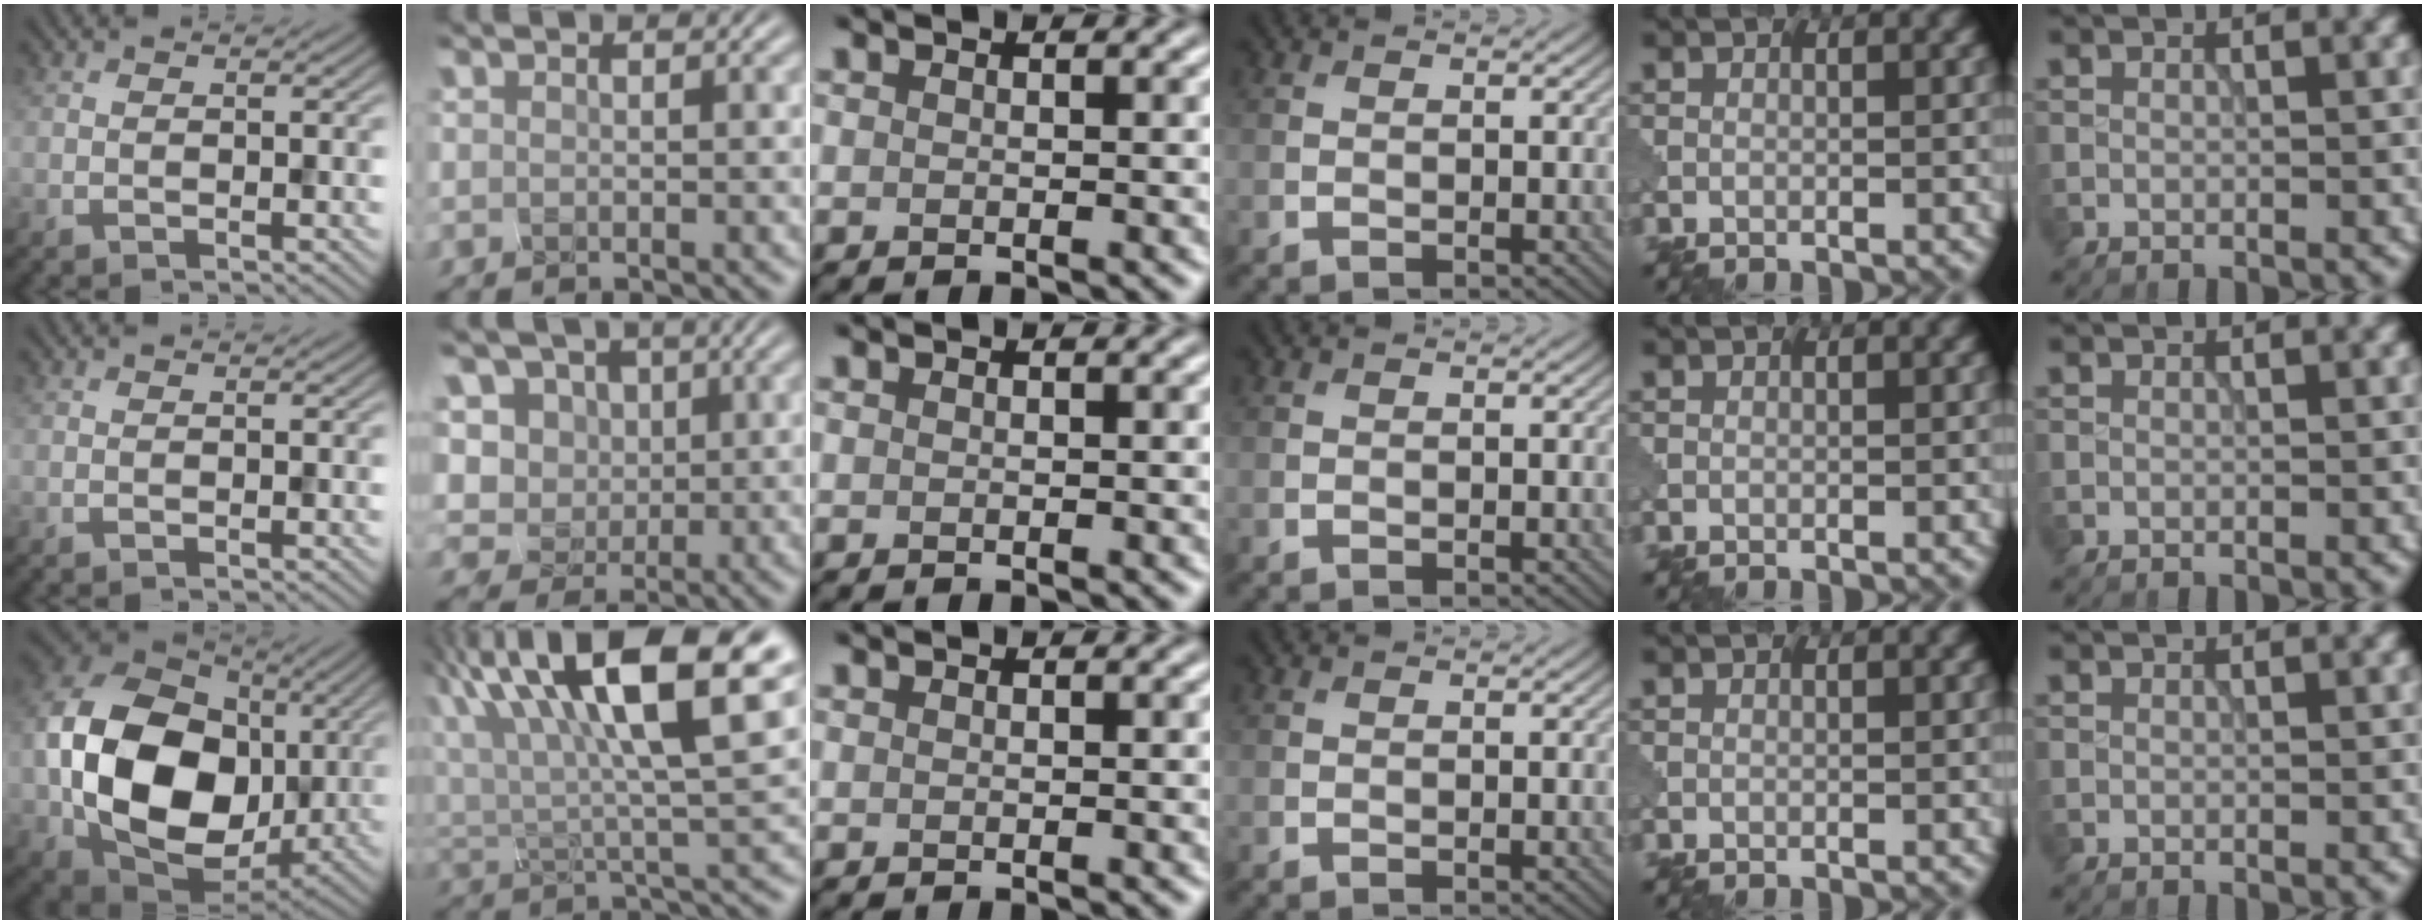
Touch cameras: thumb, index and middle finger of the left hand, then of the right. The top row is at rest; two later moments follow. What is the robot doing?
{"motion": "squeeze", "object": "foam earplug"}